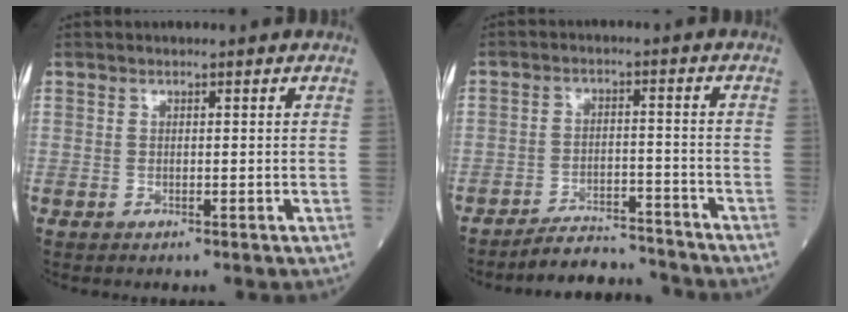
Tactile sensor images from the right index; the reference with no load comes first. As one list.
[{"total": 7.2, "force": [-7.1, 1.3, 0.1], "torque": [0.003, 0.015, -0.116]}]